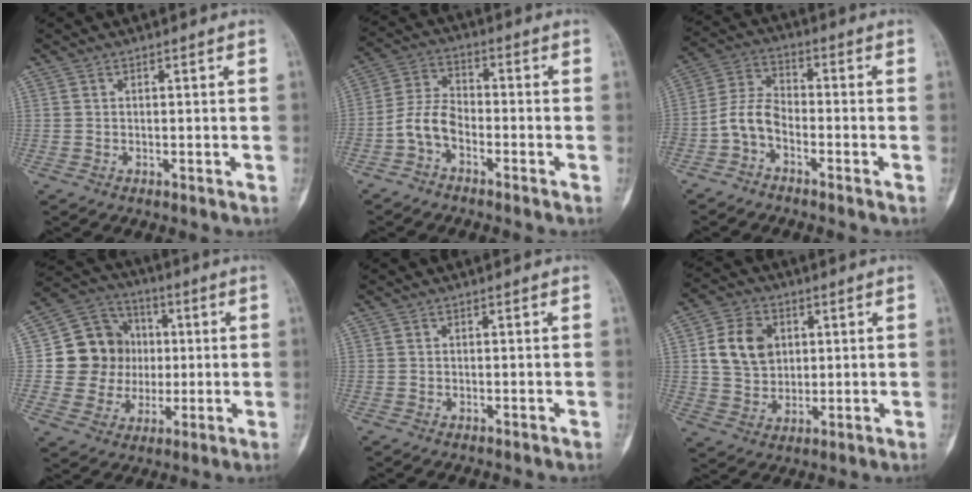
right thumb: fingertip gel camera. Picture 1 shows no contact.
{"total": 6.2, "force": [-3.0, 3.6, 4.1], "torque": [-0.081, 0.036, -0.070]}
{"total": 6.1, "force": [-3.0, 3.5, 4.0], "torque": [-0.080, 0.039, -0.073]}
{"total": 14.0, "force": [1.0, 12.9, 5.4], "torque": [-0.046, 0.017, 0.023]}
{"total": 0.0}
{"total": 10.3, "force": [2.5, 8.0, 6.0], "torque": [-0.082, -0.004, 0.048]}